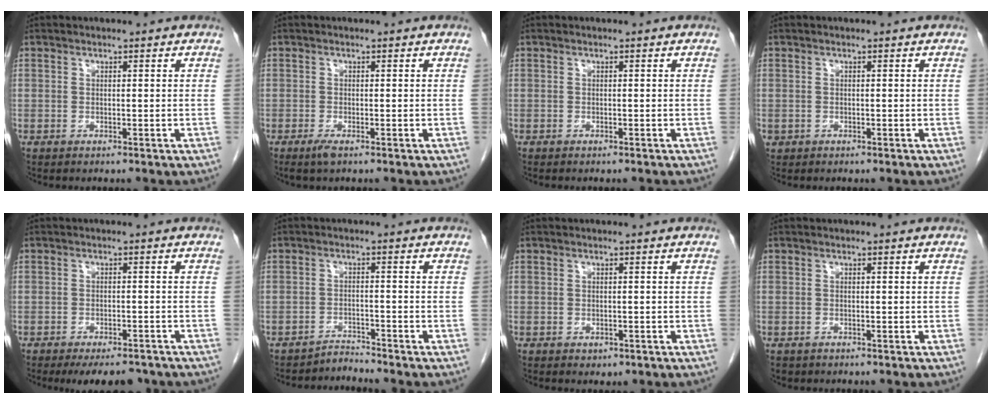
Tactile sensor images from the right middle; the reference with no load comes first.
{"total": 1.5, "force": [-1.0, 0.2, 1.1], "torque": [-0.027, -0.005, -0.018]}
{"total": 0.8, "force": [-0.7, 0.1, 0.3], "torque": [-0.006, -0.002, -0.010]}
{"total": 0.5, "force": [-0.2, 0.5, 0.1], "torque": [0.000, 0.004, 0.000]}
{"total": 7.6, "force": [-6.3, 3.0, 3.2], "torque": [-0.038, -0.007, -0.083]}
{"total": 2.4, "force": [-2.2, -0.4, -0.9], "torque": [0.025, -0.009, -0.036]}
{"total": 1.2, "force": [-0.5, 0.8, 0.6], "torque": [-0.009, 0.000, 0.001]}
{"total": 0.8, "force": [-0.5, 0.6, 0.1], "torque": [-0.012, 0.000, -0.005]}